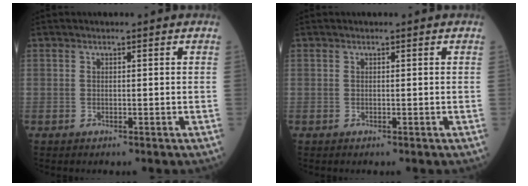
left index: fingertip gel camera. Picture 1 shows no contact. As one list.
[{"total": 0.0}]